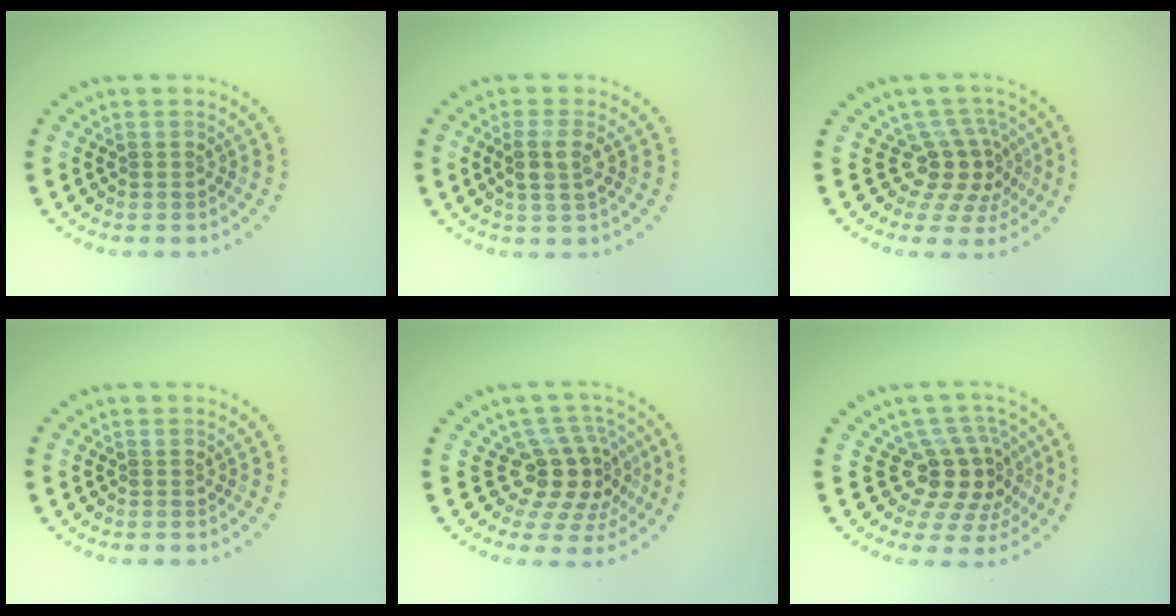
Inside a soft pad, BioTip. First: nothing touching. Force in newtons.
{"total": 2.2, "press": 2.1, "slide": 0.8}
{"total": 4.0, "press": 2.8, "slide": 2.9}
{"total": 0.0}
{"total": 4.5, "press": 3.4, "slide": 3.0}
{"total": 4.6, "press": 3.4, "slide": 3.0}